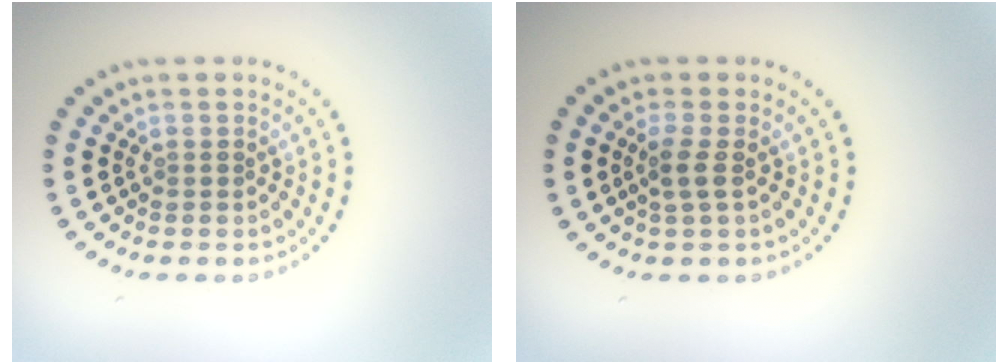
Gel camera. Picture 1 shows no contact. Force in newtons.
{"total": 1.6, "press": 1.3, "slide": 0.9}